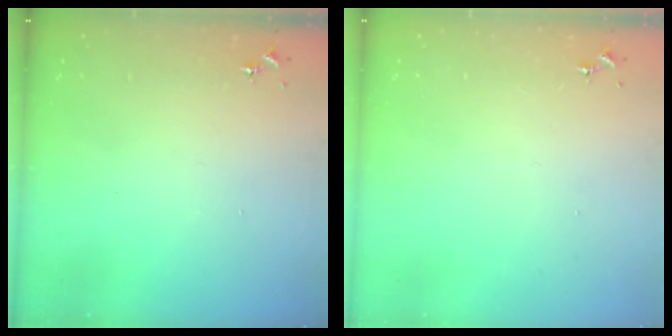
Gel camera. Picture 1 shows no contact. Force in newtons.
{"total": 0.0}